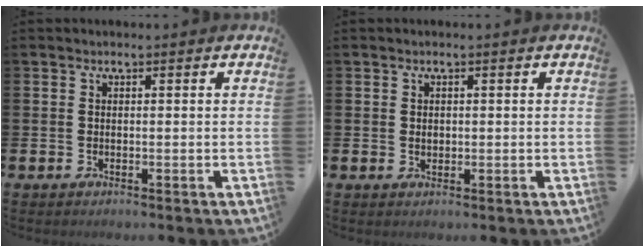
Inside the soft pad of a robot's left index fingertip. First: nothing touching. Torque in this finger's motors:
{"motor_torque": [0.35, -0.04, 0.02, 0.00]}